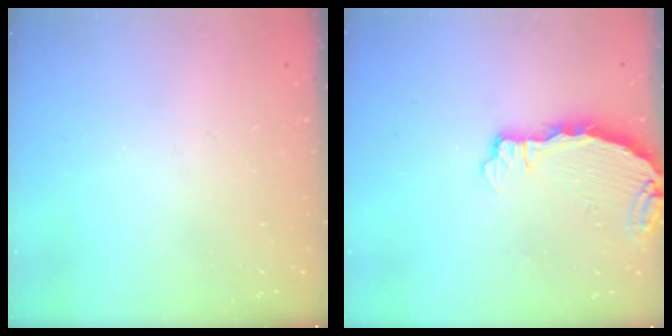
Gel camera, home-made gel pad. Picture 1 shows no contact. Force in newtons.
{"total": 3.7, "press": 3.7, "slide": 0.3}